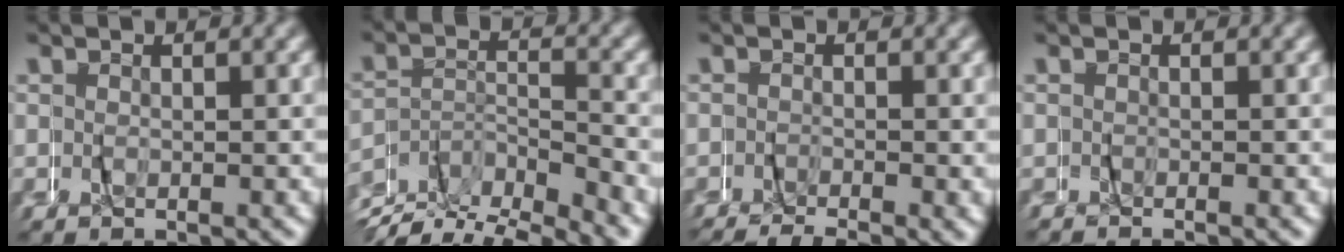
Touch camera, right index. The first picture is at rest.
{"total": 6.1, "force": [-3.3, 3.1, 4.1], "torque": [-0.046, 0.014, -0.074]}
{"total": 3.1, "force": [-2.3, 1.3, 1.6], "torque": [-0.017, -0.003, -0.040]}
{"total": 1.1, "force": [0.2, 0.9, 0.5], "torque": [-0.008, 0.011, -0.005]}